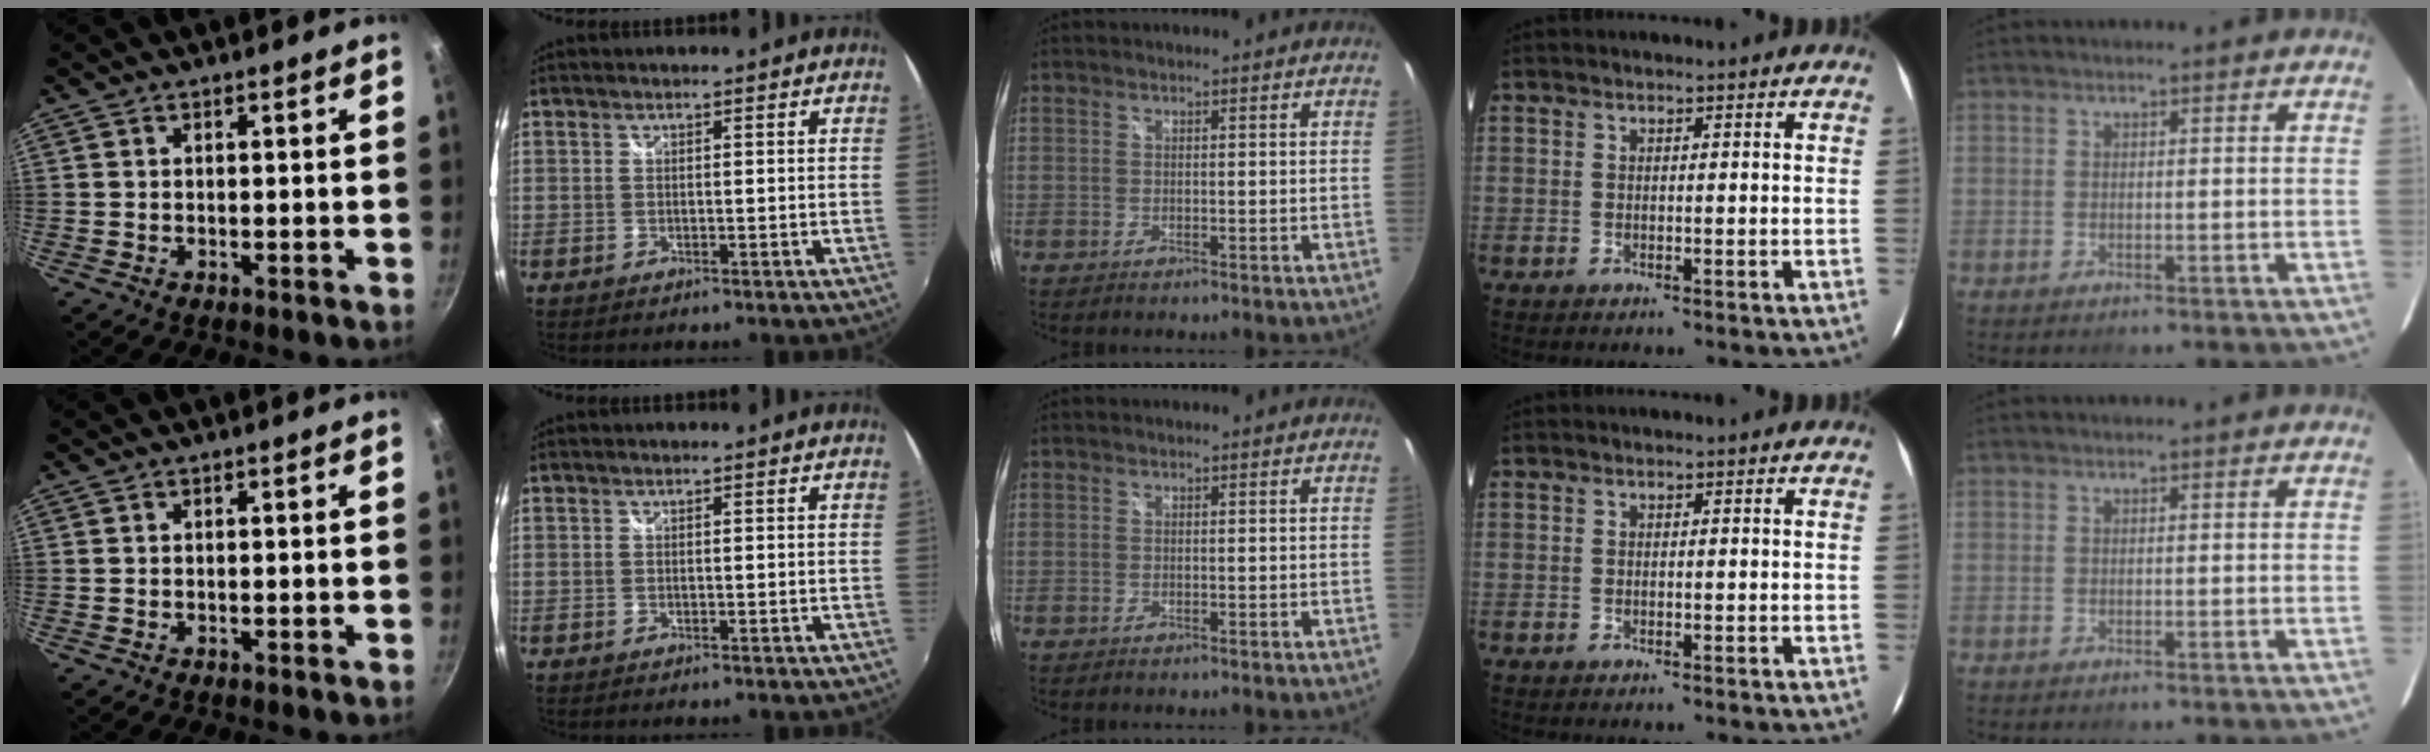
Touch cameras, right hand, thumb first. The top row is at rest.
{}